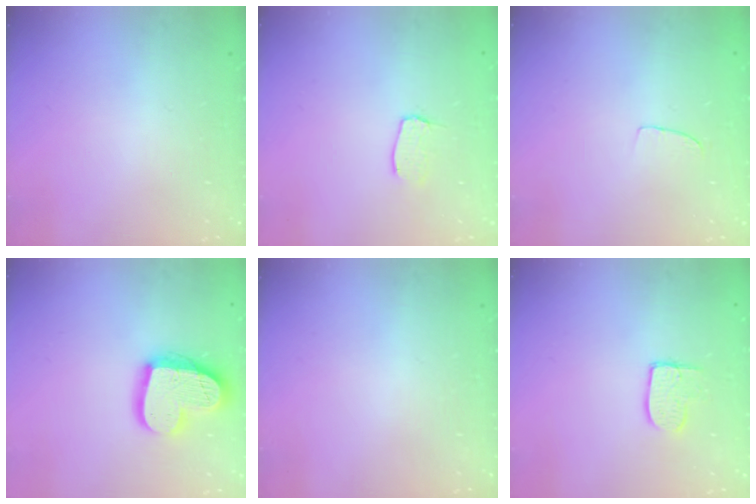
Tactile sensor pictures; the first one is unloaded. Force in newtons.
{"total": 3.7, "press": 3.7, "slide": 0.3}
{"total": 2.5, "press": 2.5, "slide": 0.1}
{"total": 17.2, "press": 17.1, "slide": 1.5}
{"total": 0.0}
{"total": 6.2, "press": 6.2, "slide": 0.4}